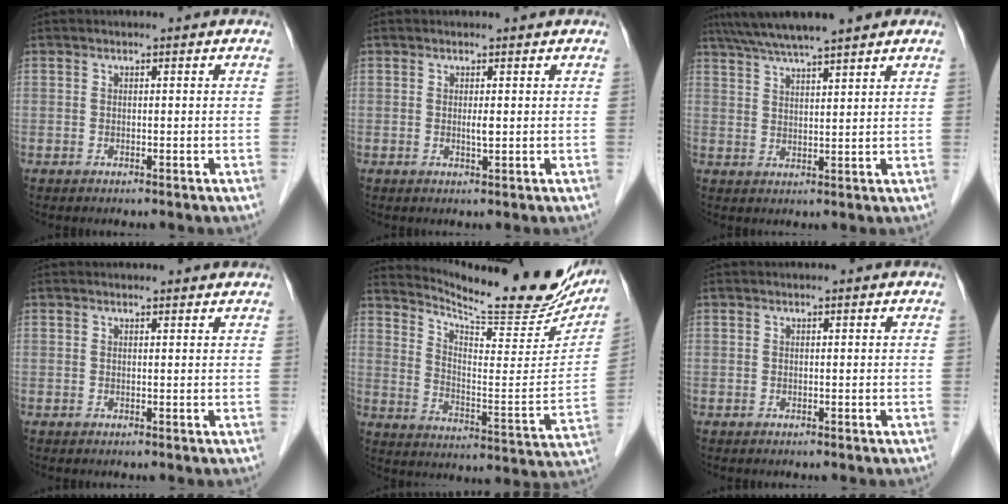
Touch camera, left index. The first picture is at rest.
{"total": 1.1, "force": [0.3, 0.1, 1.1], "torque": [-0.024, -0.002, 0.006]}
{"total": 10.3, "force": [8.6, 0.5, 5.8], "torque": [-0.101, 0.036, 0.131]}
{"total": 2.3, "force": [2.2, 0.4, 0.2], "torque": [-0.012, 0.008, 0.023]}
{"total": 21.5, "force": [19.6, 2.8, 8.4], "torque": [-0.133, -0.062, 0.267]}
{"total": 0.0}